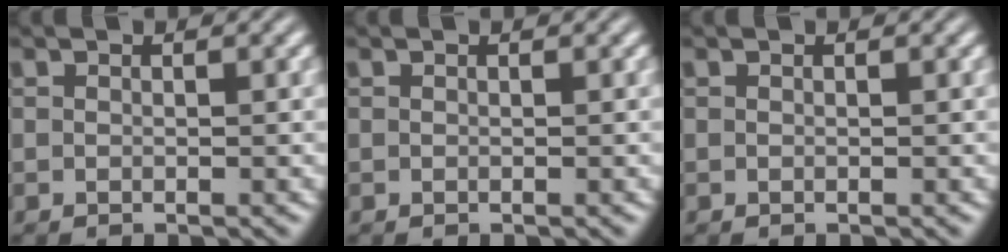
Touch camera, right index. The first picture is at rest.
{"total": 0.0}
{"total": 0.0}